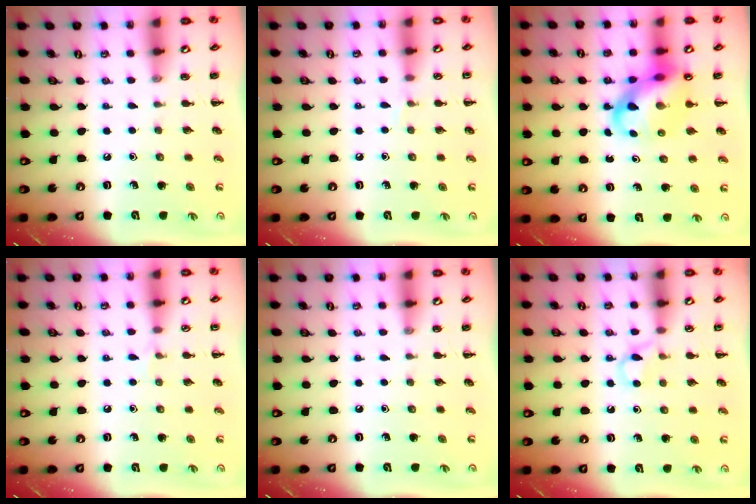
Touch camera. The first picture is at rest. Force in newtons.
{"total": 4.0, "press": 3.7, "slide": 1.3}
{"total": 12.1, "press": 11.7, "slide": 3.3}
{"total": 3.7, "press": 3.5, "slide": 1.3}
{"total": 0.0}
{"total": 4.3, "press": 4.0, "slide": 1.4}